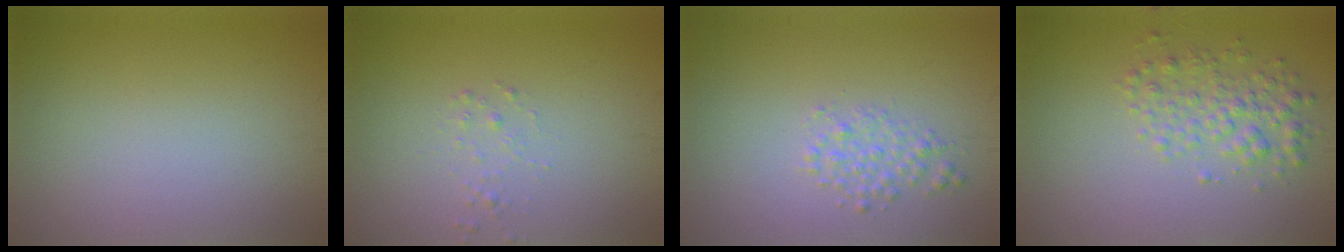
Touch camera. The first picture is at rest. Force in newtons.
{"total": 0.8, "press": 0.7, "slide": 0.1}
{"total": 1.8, "press": 1.8, "slide": 0.1}
{"total": 3.0, "press": 3.0, "slide": 0.0}